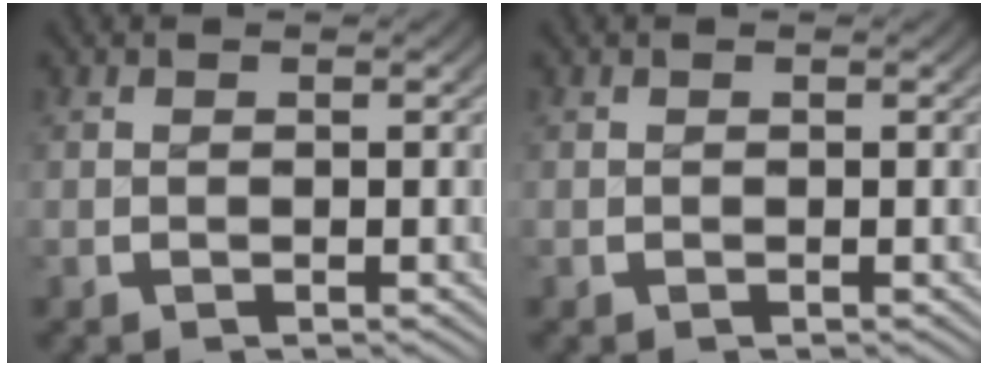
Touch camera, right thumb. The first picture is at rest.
{"total": 0.0}